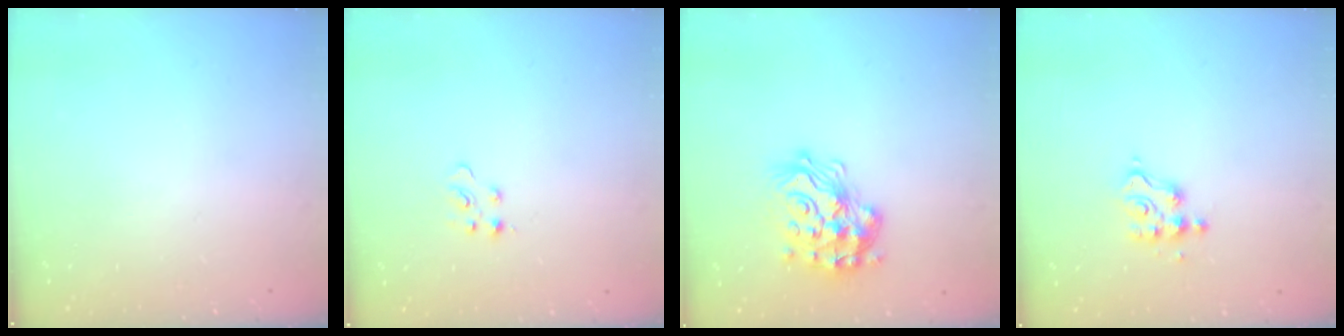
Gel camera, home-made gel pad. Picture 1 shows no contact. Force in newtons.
{"total": 3.4, "press": 3.4, "slide": 0.4}
{"total": 20.7, "press": 20.7, "slide": 1.2}
{"total": 5.8, "press": 5.8, "slide": 0.0}